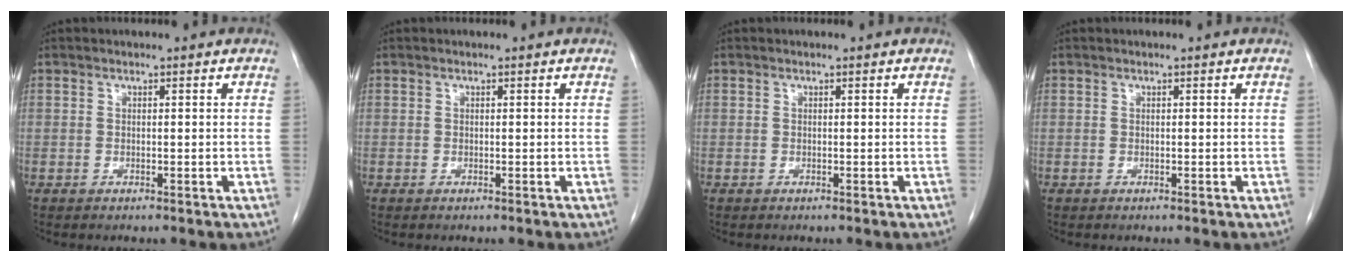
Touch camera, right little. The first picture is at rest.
{"total": 0.0}
{"total": 0.0}
{"total": 0.0}